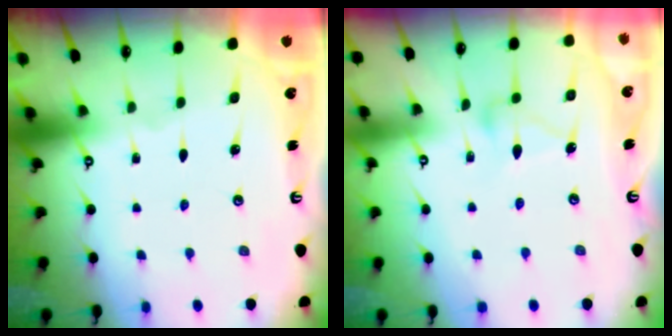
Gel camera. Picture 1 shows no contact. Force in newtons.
{"total": 8.3, "press": 8.3, "slide": 0.5}